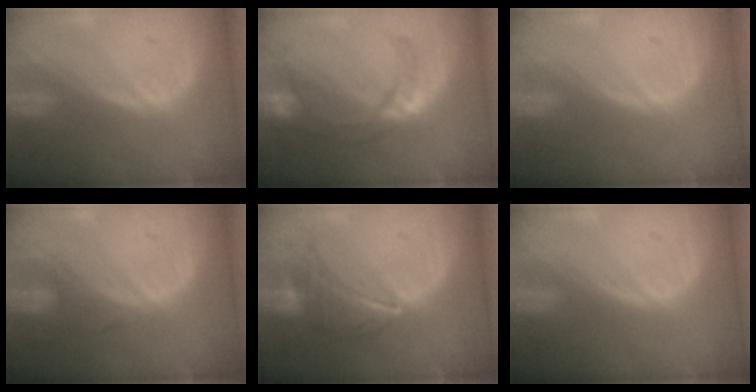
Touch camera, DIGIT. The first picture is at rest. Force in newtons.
{"total": 8.6, "press": 7.7, "slide": 3.7}
{"total": 0.0}
{"total": 2.5, "press": 2.5, "slide": 0.2}
{"total": 6.8, "press": 6.7, "slide": 1.4}
{"total": 0.0}